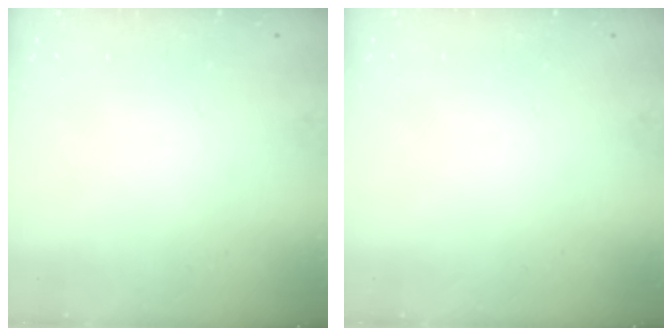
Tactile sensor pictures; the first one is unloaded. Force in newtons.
{"total": 0.0}